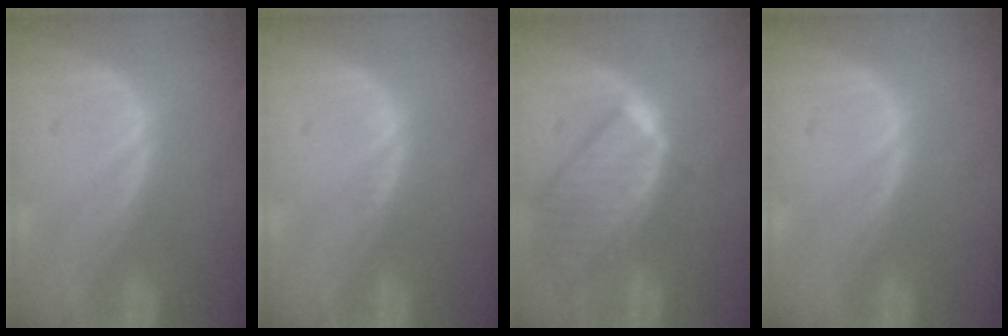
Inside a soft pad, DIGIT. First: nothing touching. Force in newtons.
{"total": 0.7, "press": 0.6, "slide": 0.4}
{"total": 9.9, "press": 8.6, "slide": 4.8}
{"total": 0.0}